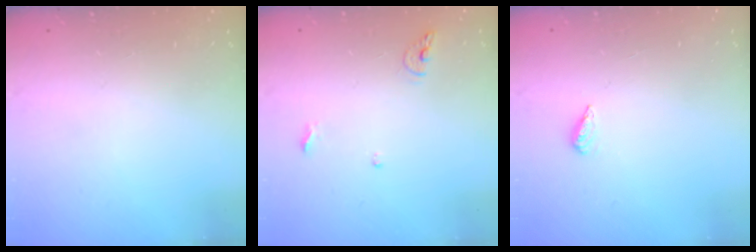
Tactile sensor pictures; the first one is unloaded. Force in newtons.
{"total": 6.8, "press": 6.6, "slide": 1.2}
{"total": 2.1, "press": 1.9, "slide": 0.8}